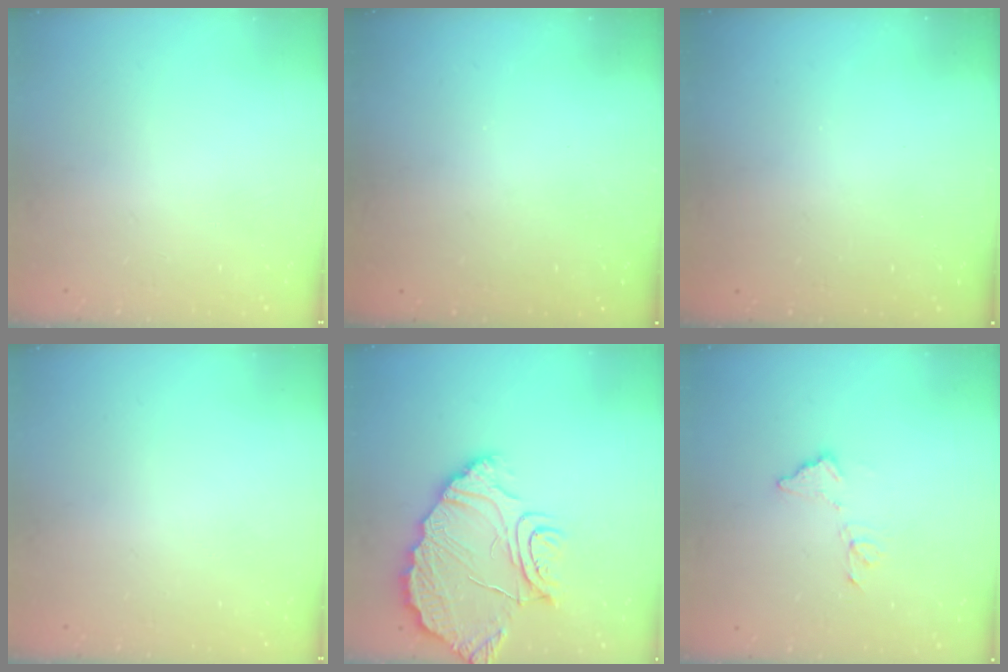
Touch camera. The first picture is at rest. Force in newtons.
{"total": 3.2, "press": 3.2, "slide": 0.1}
{"total": 3.2, "press": 3.2, "slide": 0.1}
{"total": 0.0}
{"total": 16.6, "press": 16.5, "slide": 1.4}
{"total": 8.0, "press": 8.0, "slide": 0.4}